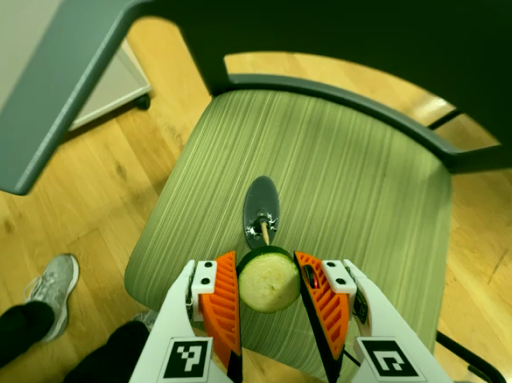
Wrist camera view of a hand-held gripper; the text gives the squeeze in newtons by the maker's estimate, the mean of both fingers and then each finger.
{"total": 8.7, "left": 8.7, "right": 8.7}